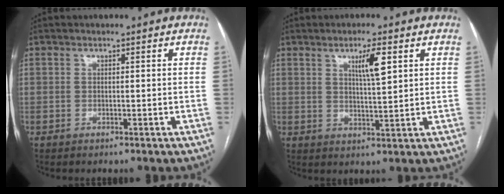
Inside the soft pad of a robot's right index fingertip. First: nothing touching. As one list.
[{"total": 5.1, "force": [2.3, 0.5, 4.5], "torque": [-0.076, -0.002, 0.040]}]